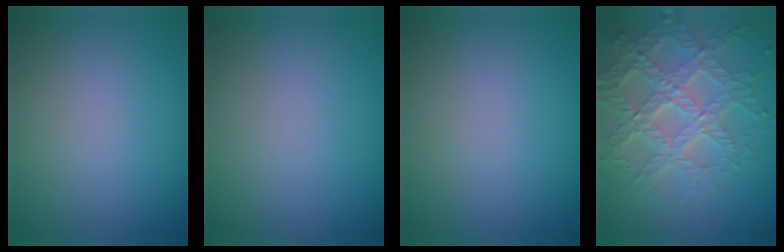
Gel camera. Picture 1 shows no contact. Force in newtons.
{"total": 0.0}
{"total": 0.0}
{"total": 7.2, "press": 5.0, "slide": 5.1}